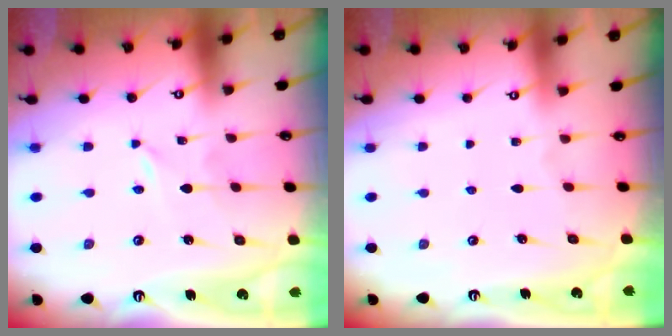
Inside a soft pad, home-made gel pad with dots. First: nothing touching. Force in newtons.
{"total": 0.0}